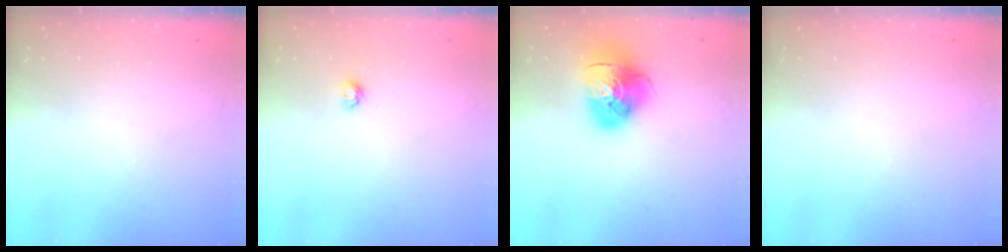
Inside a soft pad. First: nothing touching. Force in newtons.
{"total": 3.9, "press": 3.8, "slide": 0.5}
{"total": 12.3, "press": 12.2, "slide": 1.7}
{"total": 0.0}